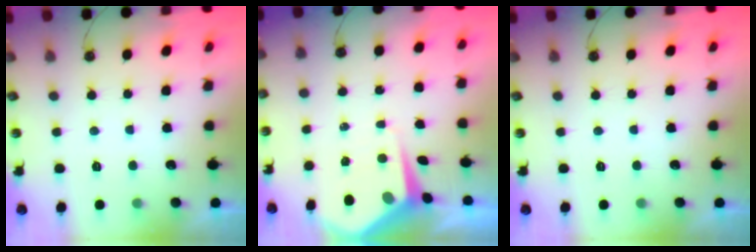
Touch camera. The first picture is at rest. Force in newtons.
{"total": 6.2, "press": 6.2, "slide": 0.5}
{"total": 0.0}